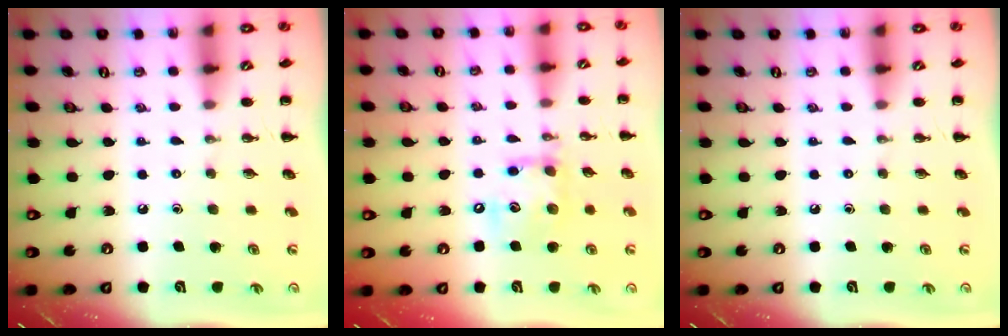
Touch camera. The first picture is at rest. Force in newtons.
{"total": 12.5, "press": 12.3, "slide": 2.2}
{"total": 0.0}